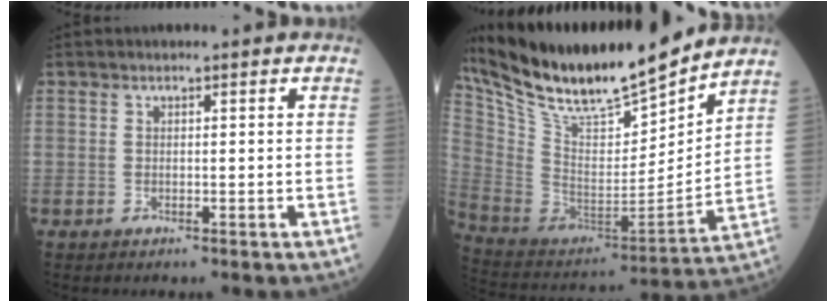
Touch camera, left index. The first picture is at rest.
{"total": 25.0, "force": [21.9, 2.6, 11.7], "torque": [-0.224, -0.021, 0.378]}